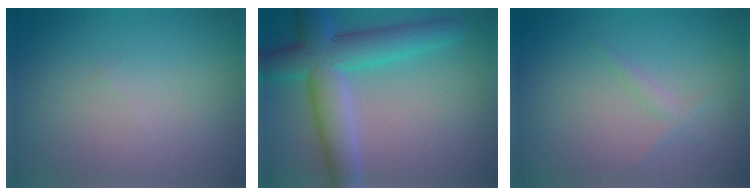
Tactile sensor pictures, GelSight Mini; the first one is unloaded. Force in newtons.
{"total": 7.6, "press": 7.6, "slide": 0.4}
{"total": 1.1, "press": 1.1, "slide": 0.1}